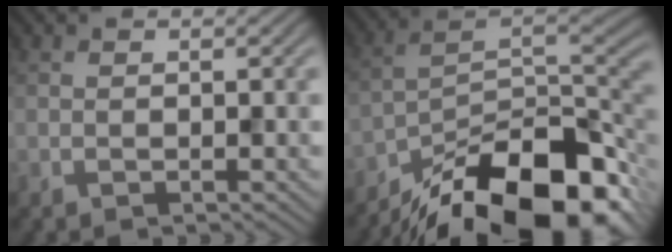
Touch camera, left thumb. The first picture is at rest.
{"total": 17.8, "force": [-12.3, 7.0, 10.8], "torque": [-0.191, -0.030, -0.192]}